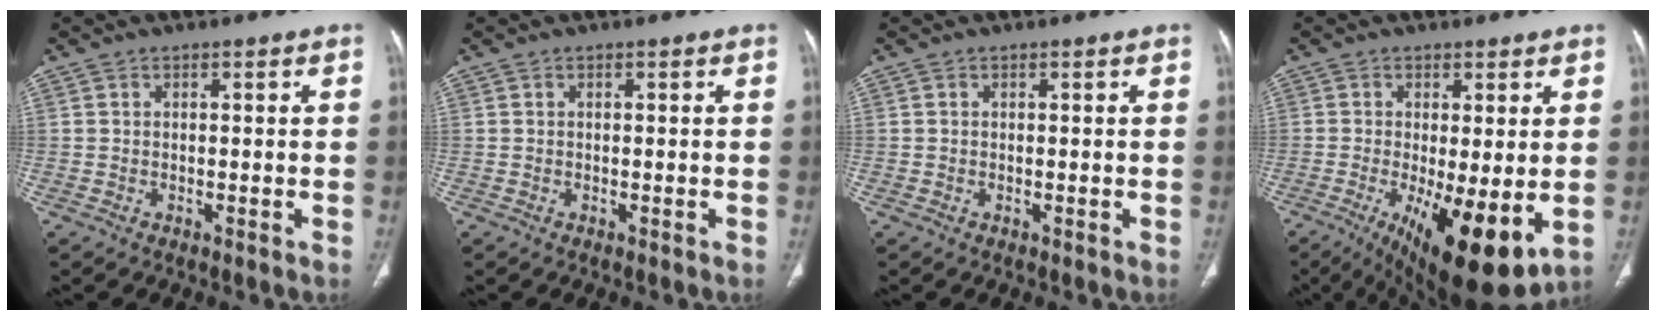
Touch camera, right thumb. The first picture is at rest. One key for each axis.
{"total": 0.0}
{"total": 0.0}
{"total": 14.7, "fx": -3.5, "fy": 4.7, "fz": 13.5, "tx": -0.195, "ty": -0.030, "tz": -0.037}